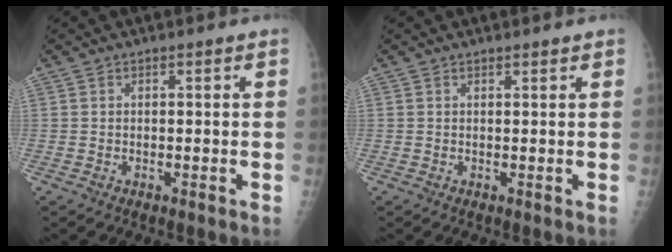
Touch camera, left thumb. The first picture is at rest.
{"total": 0.8, "force": [0.7, 0.2, 0.2], "torque": [-0.002, -0.002, 0.010]}